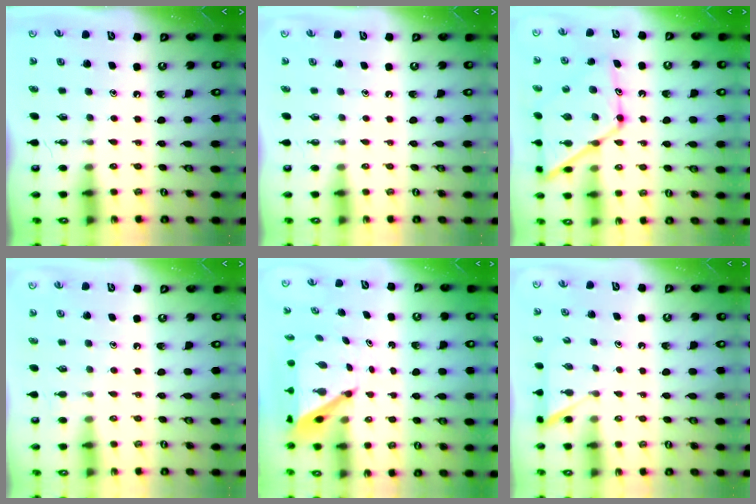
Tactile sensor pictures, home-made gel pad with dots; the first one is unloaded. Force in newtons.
{"total": 0.0}
{"total": 16.2, "press": 16.2, "slide": 1.4}
{"total": 4.0, "press": 4.0, "slide": 0.5}
{"total": 5.6, "press": 5.6, "slide": 0.4}
{"total": 3.7, "press": 3.7, "slide": 0.4}